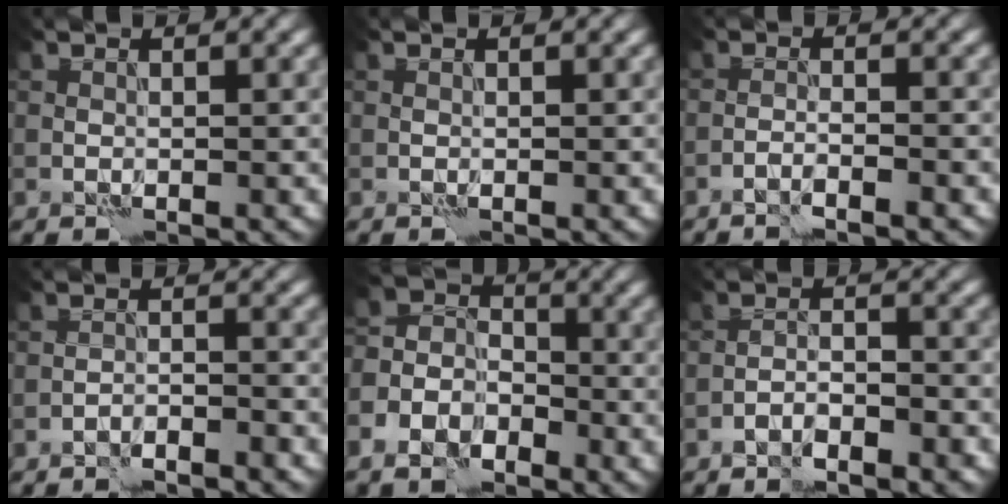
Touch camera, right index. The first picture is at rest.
{"total": 0.0}
{"total": 1.7, "force": [-1.4, -0.3, 0.9], "torque": [-0.017, 0.005, -0.030]}
{"total": 2.0, "force": [-1.9, 0.0, 0.7], "torque": [-0.005, 0.007, -0.033]}
{"total": 7.0, "force": [-4.6, 4.7, 2.6], "torque": [-0.026, -0.017, -0.078]}
{"total": 2.7, "force": [-2.1, 0.7, 1.6], "torque": [-0.022, 0.007, -0.041]}